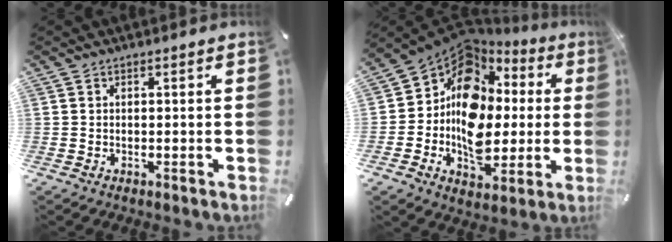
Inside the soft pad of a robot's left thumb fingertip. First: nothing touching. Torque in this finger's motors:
{"motor_torque": [1.16, 1.40, 1.68, 1.09, 0.33]}